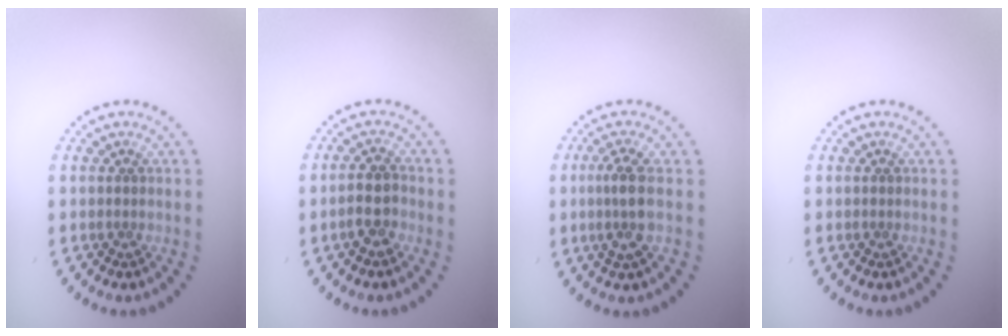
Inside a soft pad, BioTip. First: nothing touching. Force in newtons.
{"total": 2.4, "press": 2.3, "slide": 0.8}
{"total": 2.6, "press": 2.4, "slide": 1.2}
{"total": 0.0}